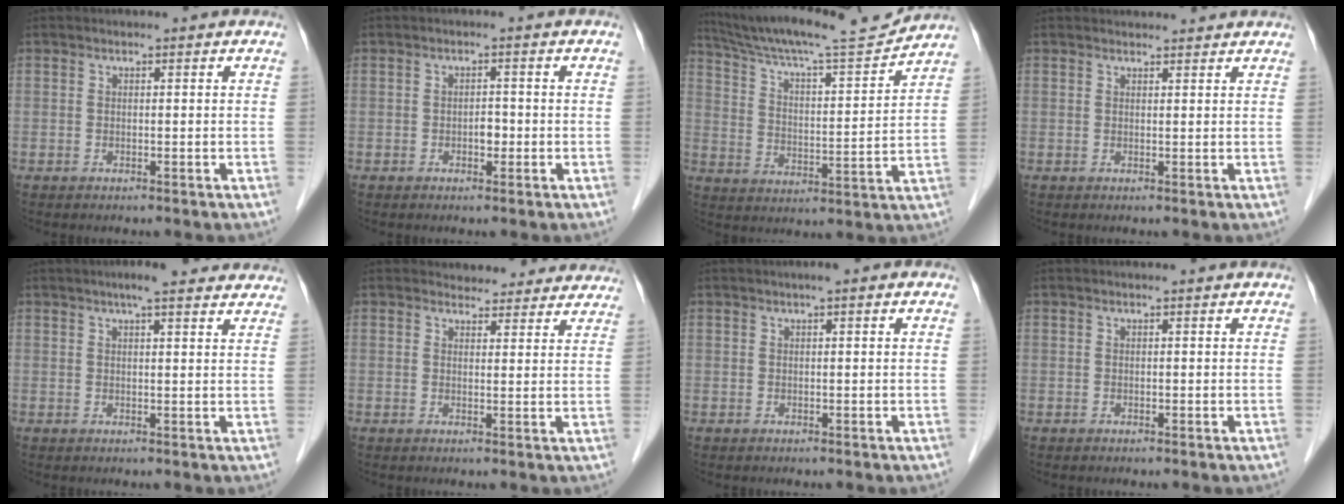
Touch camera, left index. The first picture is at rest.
{"total": 1.6, "force": [-0.7, 0.9, 1.1], "torque": [-0.014, 0.001, -0.012]}
{"total": 17.1, "force": [16.0, 0.0, 6.0], "torque": [-0.113, -0.010, 0.250]}
{"total": 4.7, "force": [4.6, 0.7, 0.7], "torque": [-0.008, 0.023, 0.053]}
{"total": 9.0, "force": [7.4, 1.4, 5.0], "torque": [-0.058, 0.023, 0.084]}
{"total": 9.0, "force": [8.5, 2.9, 0.8], "torque": [0.022, 0.007, 0.079]}
{"total": 1.7, "force": [0.7, 0.3, 1.5], "torque": [-0.025, 0.007, 0.007]}
{"total": 0.0}